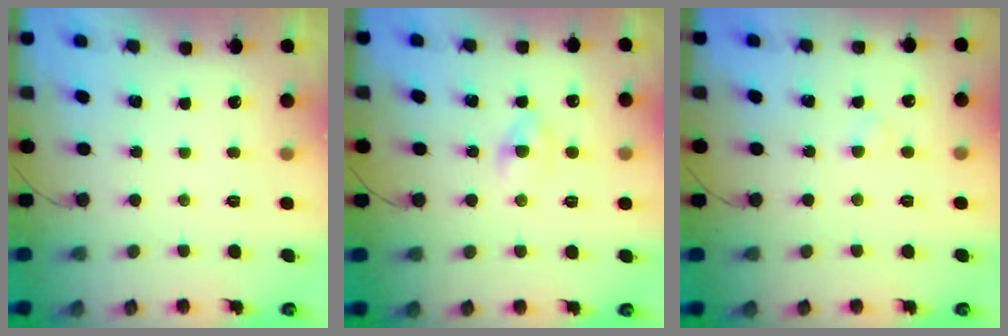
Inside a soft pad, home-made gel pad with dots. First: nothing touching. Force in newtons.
{"total": 2.2, "press": 1.9, "slide": 1.1}
{"total": 2.3, "press": 2.1, "slide": 1.0}